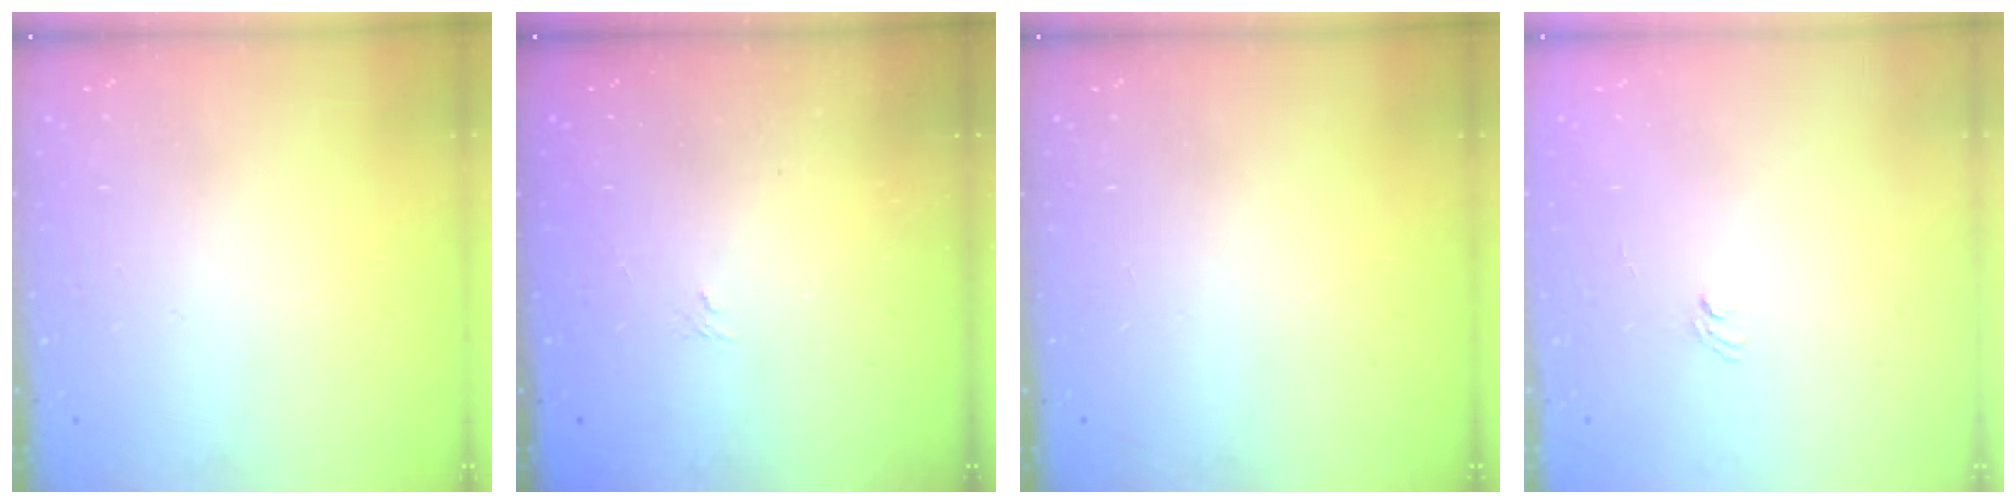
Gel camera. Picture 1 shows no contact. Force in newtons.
{"total": 1.1, "press": 0.4, "slide": 1.1}
{"total": 0.0}
{"total": 1.6, "press": 1.2, "slide": 1.0}